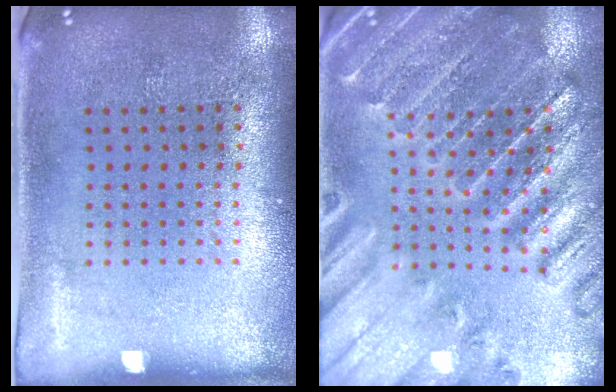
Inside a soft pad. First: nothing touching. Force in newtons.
{"total": 2.0, "press": 2.0, "slide": 0.1}